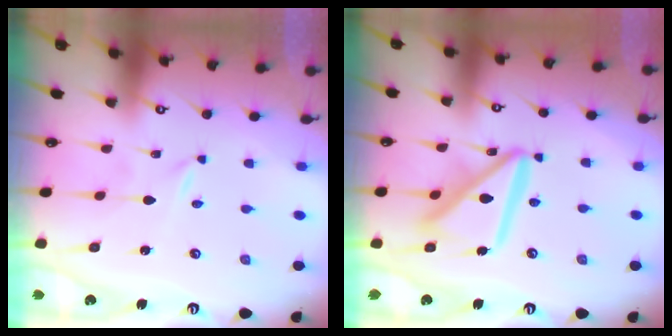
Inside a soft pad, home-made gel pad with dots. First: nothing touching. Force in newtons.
{"total": 15.1, "press": 15.0, "slide": 1.6}